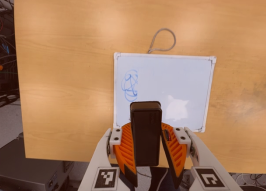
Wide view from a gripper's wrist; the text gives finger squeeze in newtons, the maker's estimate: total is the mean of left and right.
{"total": 7.1, "left": 6.7, "right": 7.5}